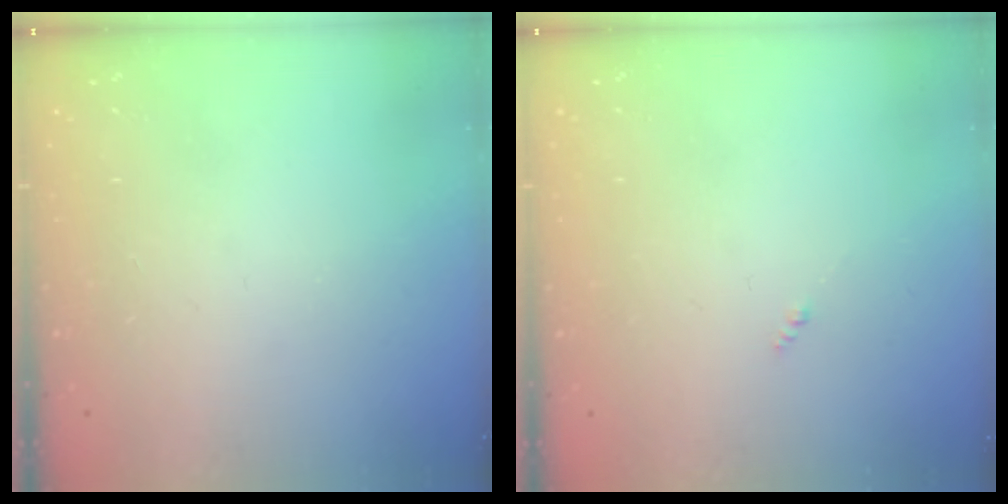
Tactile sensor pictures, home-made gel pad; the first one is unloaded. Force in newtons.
{"total": 0.0}